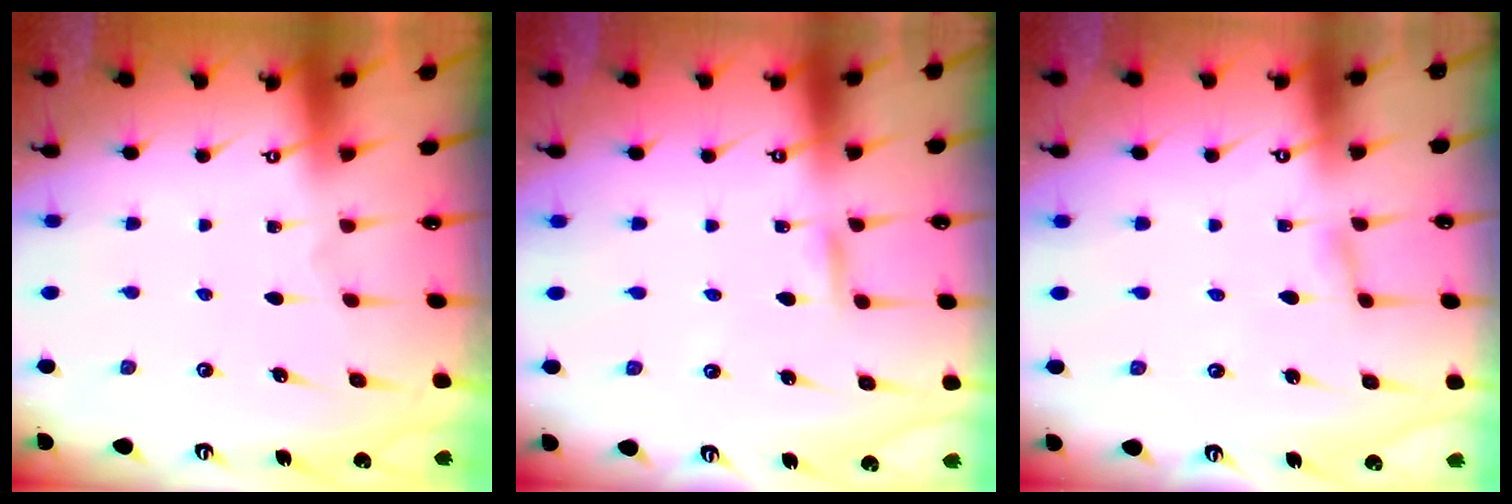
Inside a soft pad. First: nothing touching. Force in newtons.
{"total": 2.8, "press": 2.8, "slide": 0.3}
{"total": 1.1, "press": 1.1, "slide": 0.1}